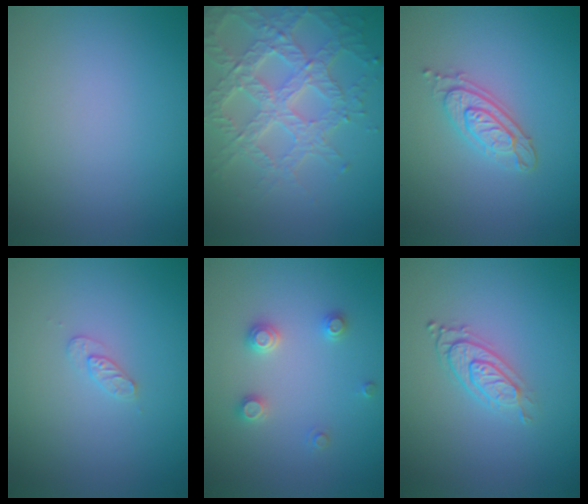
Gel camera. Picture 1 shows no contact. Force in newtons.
{"total": 6.1, "press": 4.8, "slide": 3.7}
{"total": 2.9, "press": 2.6, "slide": 1.4}
{"total": 1.1, "press": 1.1, "slide": 0.2}
{"total": 2.0, "press": 2.0, "slide": 0.2}
{"total": 3.2, "press": 2.2, "slide": 2.2}